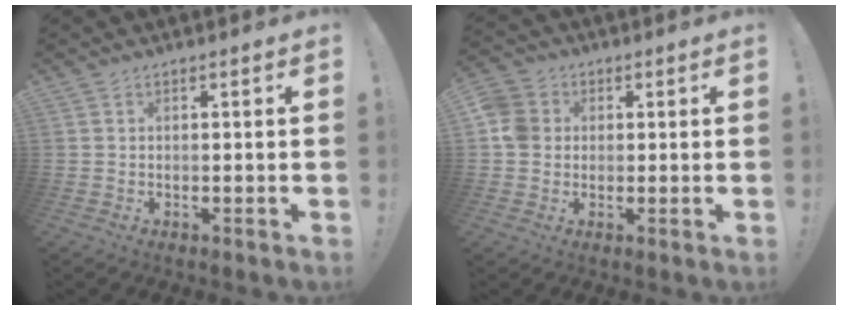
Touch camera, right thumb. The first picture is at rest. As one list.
[{"total": 6.9, "force": [0.7, 6.3, 2.8], "torque": [-0.052, 0.008, 0.015]}]